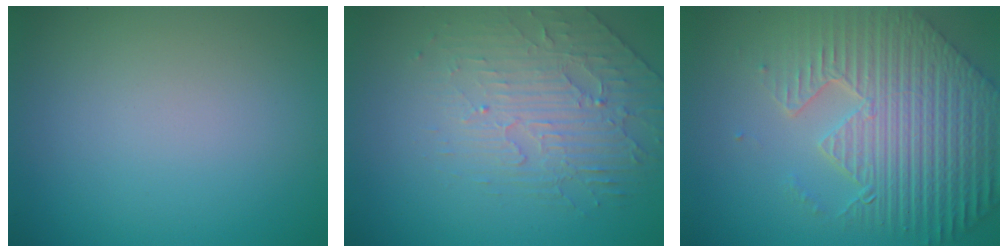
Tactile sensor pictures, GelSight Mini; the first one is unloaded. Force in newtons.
{"total": 2.8, "press": 2.3, "slide": 1.6}
{"total": 9.3, "press": 6.5, "slide": 6.6}